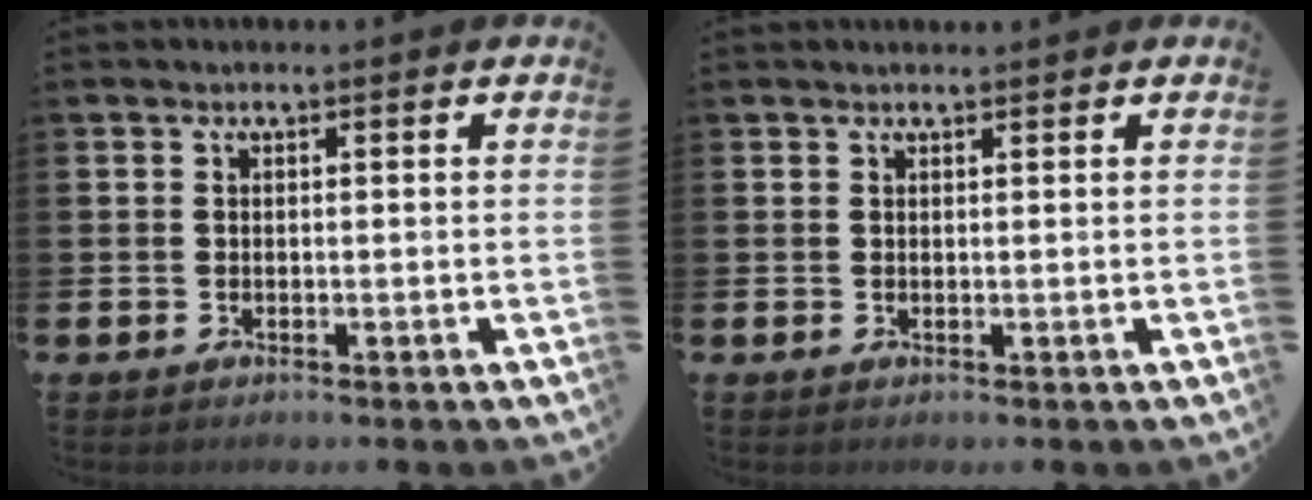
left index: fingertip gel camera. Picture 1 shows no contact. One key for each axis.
{"total": 0.6, "fx": 0.6, "fy": 0.0, "fz": 0.1, "tx": 0.010, "ty": -0.005, "tz": 0.009}